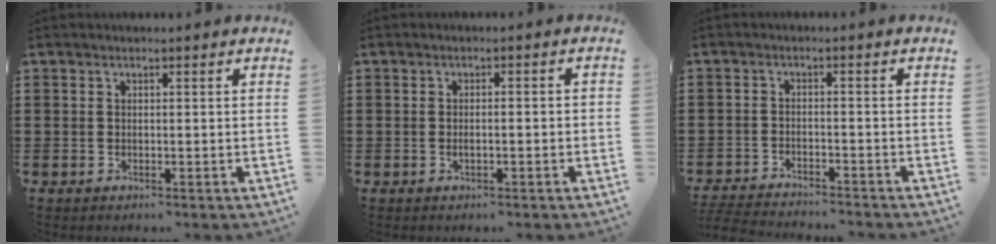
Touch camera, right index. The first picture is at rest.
{"total": 1.5, "force": [-0.7, 0.3, 1.3], "torque": [-0.024, -0.001, -0.011]}
{"total": 3.3, "force": [-3.3, -0.1, 0.2], "torque": [-0.013, -0.006, -0.072]}